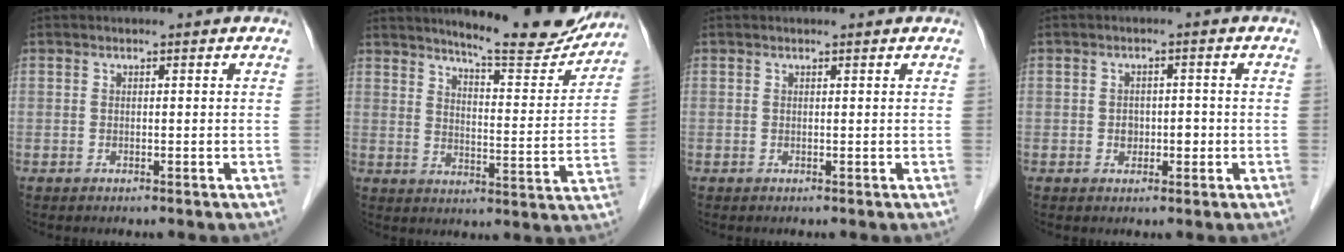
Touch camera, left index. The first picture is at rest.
{"total": 14.5, "force": [13.5, 1.4, 5.3], "torque": [-0.072, -0.037, 0.174]}
{"total": 0.5, "force": [0.5, 0.0, 0.2], "torque": [-0.006, 0.005, 0.010]}
{"total": 2.5, "force": [-0.6, 1.9, 1.5], "torque": [-0.020, 0.006, -0.005]}